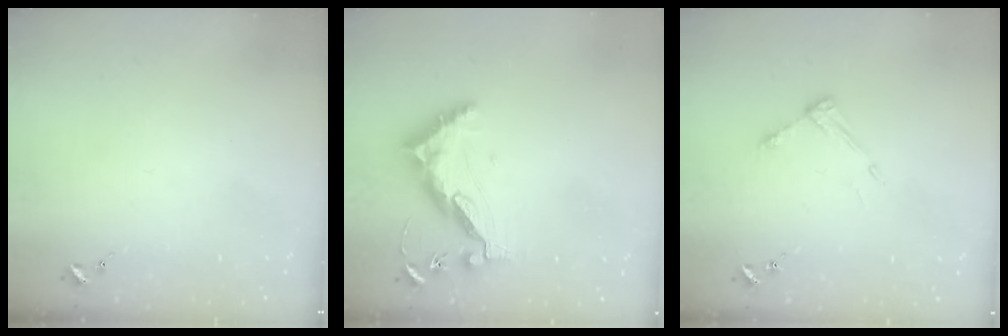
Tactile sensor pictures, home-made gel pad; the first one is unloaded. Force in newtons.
{"total": 10.2, "press": 10.2, "slide": 0.8}
{"total": 6.4, "press": 6.4, "slide": 0.4}